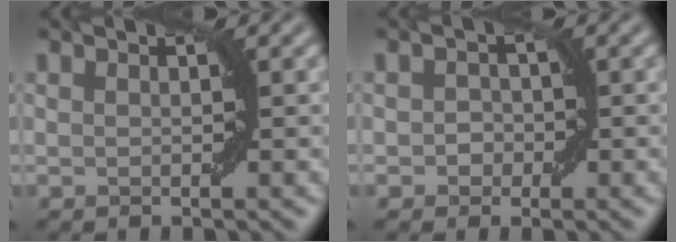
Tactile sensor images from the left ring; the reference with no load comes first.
{"total": 1.2, "force": [-0.4, 1.1, 0.3], "torque": [0.007, 0.001, -0.013]}